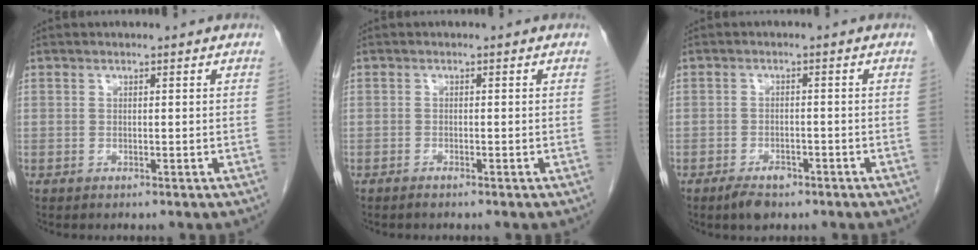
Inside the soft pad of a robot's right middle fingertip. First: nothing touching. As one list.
[{"total": 0.8, "force": [-0.7, -0.1, 0.4], "torque": [-0.009, 0.000, -0.014]}, {"total": 3.4, "force": [-2.4, 1.4, 1.9], "torque": [-0.036, -0.001, -0.034]}]